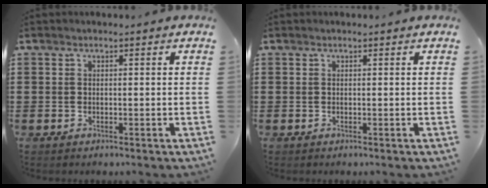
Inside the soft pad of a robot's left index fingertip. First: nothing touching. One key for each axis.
{"total": 0.0}